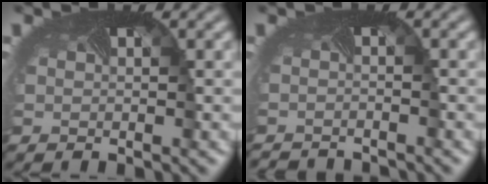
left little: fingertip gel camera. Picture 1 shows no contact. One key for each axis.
{"total": 3.3, "fx": -3.2, "fy": 0.2, "fz": 0.4, "tx": -0.007, "ty": -0.021, "tz": -0.049}